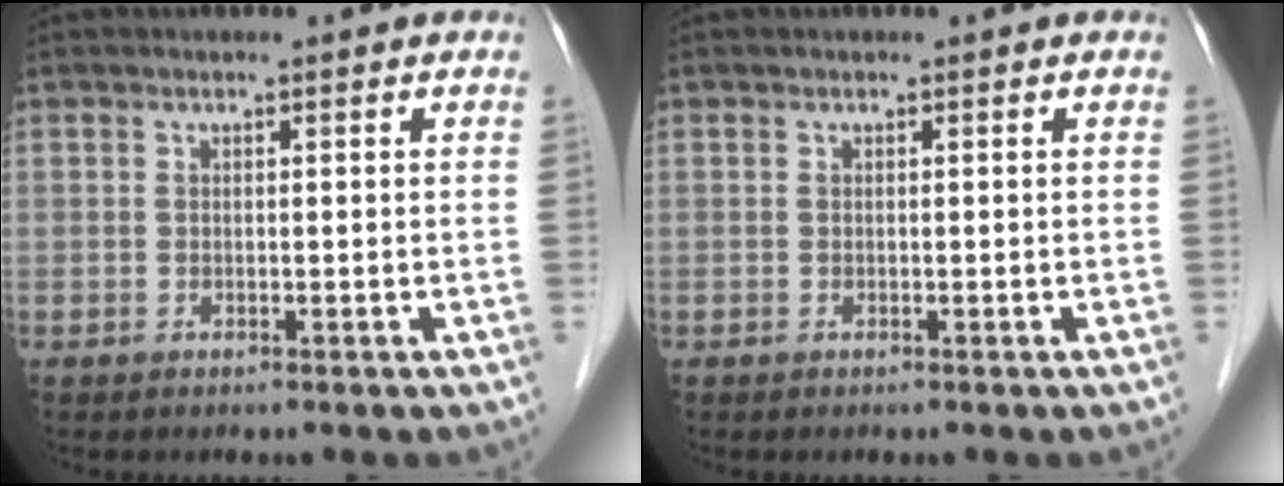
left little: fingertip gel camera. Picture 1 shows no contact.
{"total": 0.0}